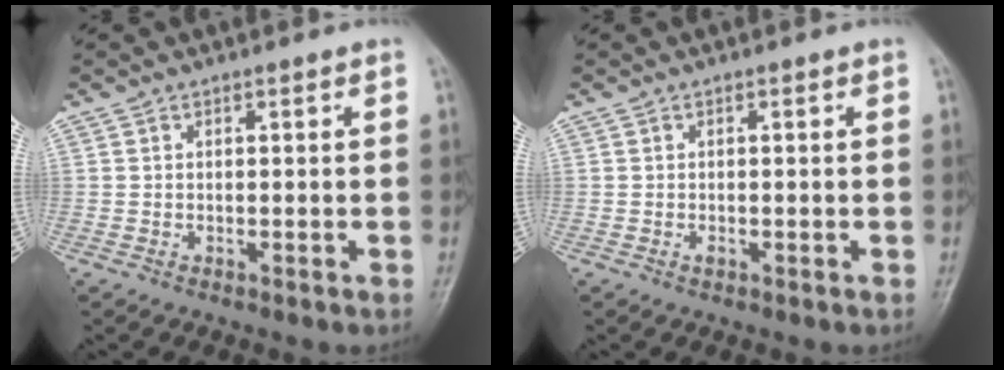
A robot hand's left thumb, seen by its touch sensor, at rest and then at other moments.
{"total": 0.8, "force": [-0.2, 0.5, 0.6], "torque": [-0.008, 0.001, -0.005]}